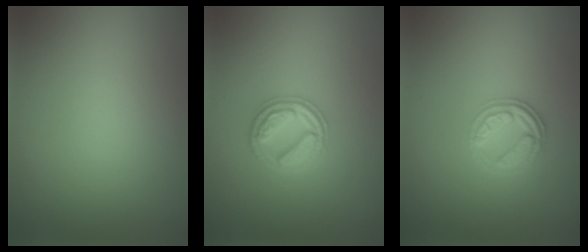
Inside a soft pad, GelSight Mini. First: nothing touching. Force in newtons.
{"total": 3.0, "press": 2.9, "slide": 0.4}
{"total": 2.6, "press": 2.4, "slide": 1.0}